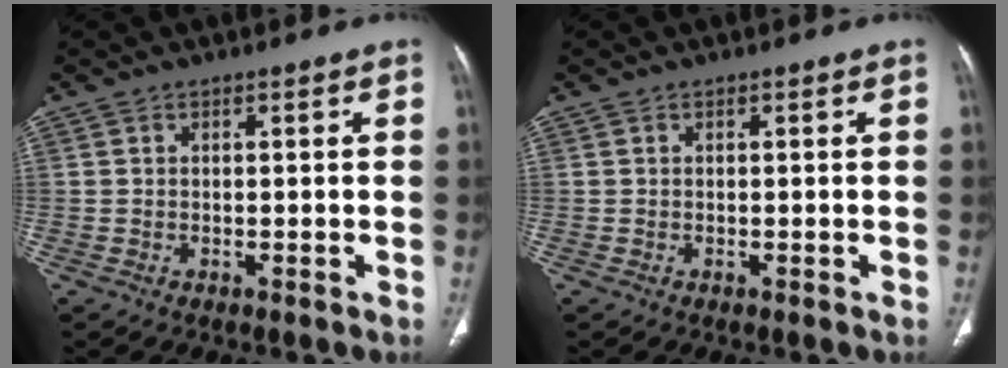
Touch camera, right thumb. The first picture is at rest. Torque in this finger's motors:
{"motor_torque": [-0.04, 0.35, 0.00, 0.00, 0.00]}